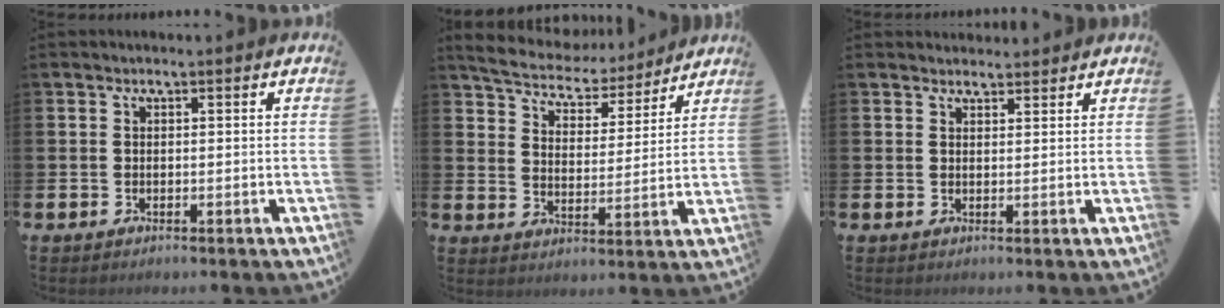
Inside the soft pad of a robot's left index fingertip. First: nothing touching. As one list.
[{"total": 6.8, "force": [6.6, 1.5, 1.1], "torque": [-0.053, -0.049, 0.113]}, {"total": 2.0, "force": [1.9, 0.6, -0.1], "torque": [0.006, -0.009, 0.034]}]